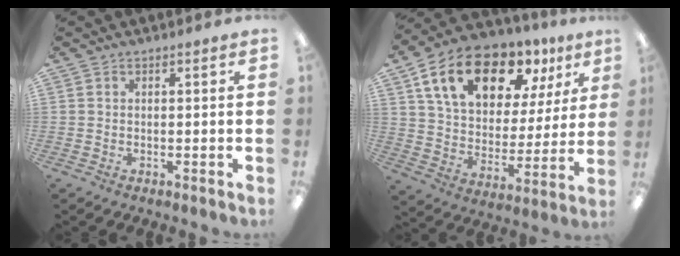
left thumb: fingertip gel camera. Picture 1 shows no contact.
{"total": 18.7, "force": [11.8, 10.1, 10.5], "torque": [-0.190, -0.050, 0.209]}